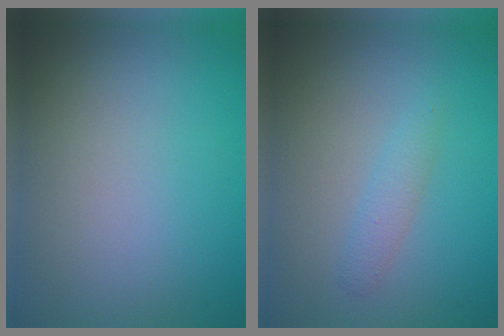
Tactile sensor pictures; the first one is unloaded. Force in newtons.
{"total": 1.5, "press": 1.5, "slide": 0.0}